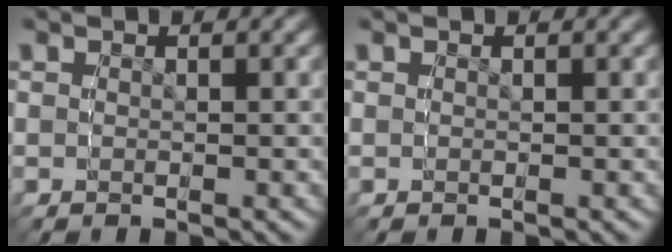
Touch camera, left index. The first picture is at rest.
{"total": 0.0}